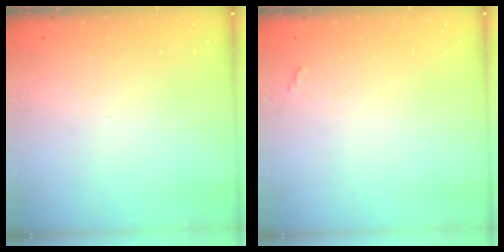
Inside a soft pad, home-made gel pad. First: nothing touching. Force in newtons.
{"total": 2.8, "press": 2.8, "slide": 0.4}